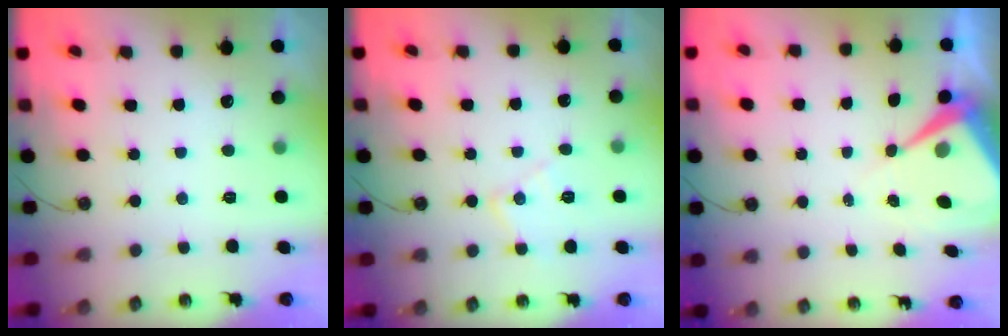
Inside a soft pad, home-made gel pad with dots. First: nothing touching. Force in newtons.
{"total": 8.6, "press": 8.5, "slide": 0.6}
{"total": 9.1, "press": 9.0, "slide": 1.0}